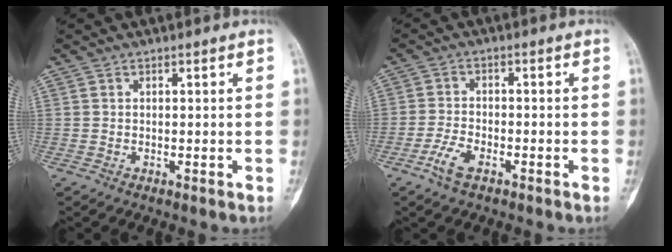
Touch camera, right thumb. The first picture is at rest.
{"total": 4.4, "force": [-2.7, 1.8, 3.0], "torque": [-0.067, 0.012, -0.053]}